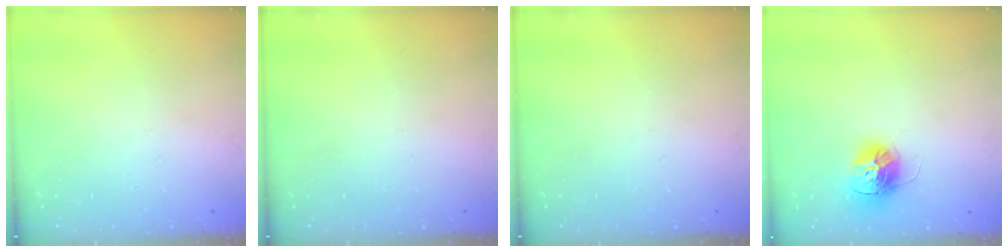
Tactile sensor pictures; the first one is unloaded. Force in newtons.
{"total": 0.0}
{"total": 0.0}
{"total": 12.8, "press": 12.7, "slide": 1.3}